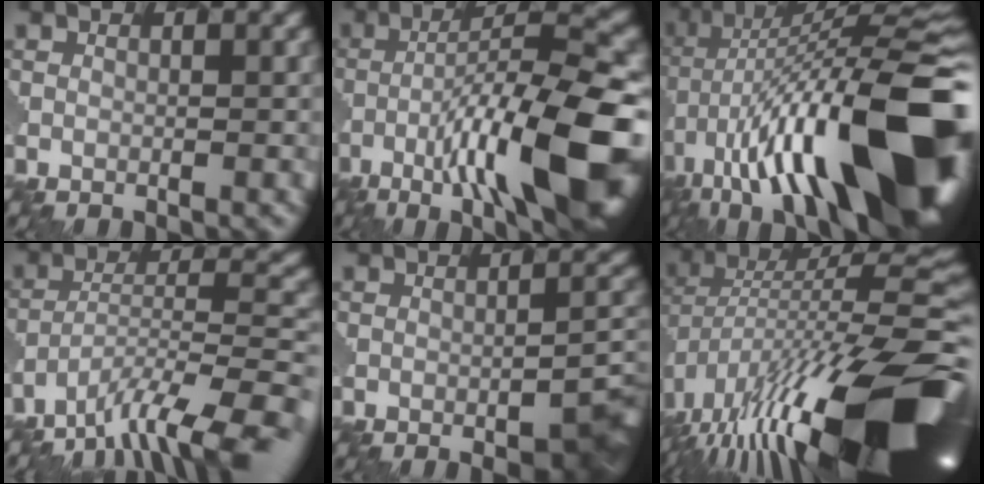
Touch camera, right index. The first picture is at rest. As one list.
[{"total": 12.8, "force": [-5.2, 2.4, 11.4], "torque": [-0.212, -0.006, -0.083]}, {"total": 17.6, "force": [-4.0, 5.9, 16.1], "torque": [-0.263, 0.021, -0.081]}, {"total": 9.7, "force": [-7.2, 2.3, 6.1], "torque": [-0.116, -0.006, -0.133]}, {"total": 4.9, "force": [-2.3, 1.3, 4.2], "torque": [-0.053, -0.009, -0.022]}, {"total": 16.3, "force": [-5.7, 5.5, 14.2], "torque": [-0.246, -0.001, -0.096]}]